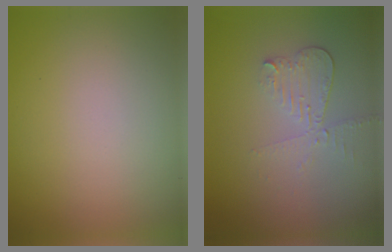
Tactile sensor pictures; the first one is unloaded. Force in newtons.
{"total": 2.5, "press": 2.3, "slide": 0.9}